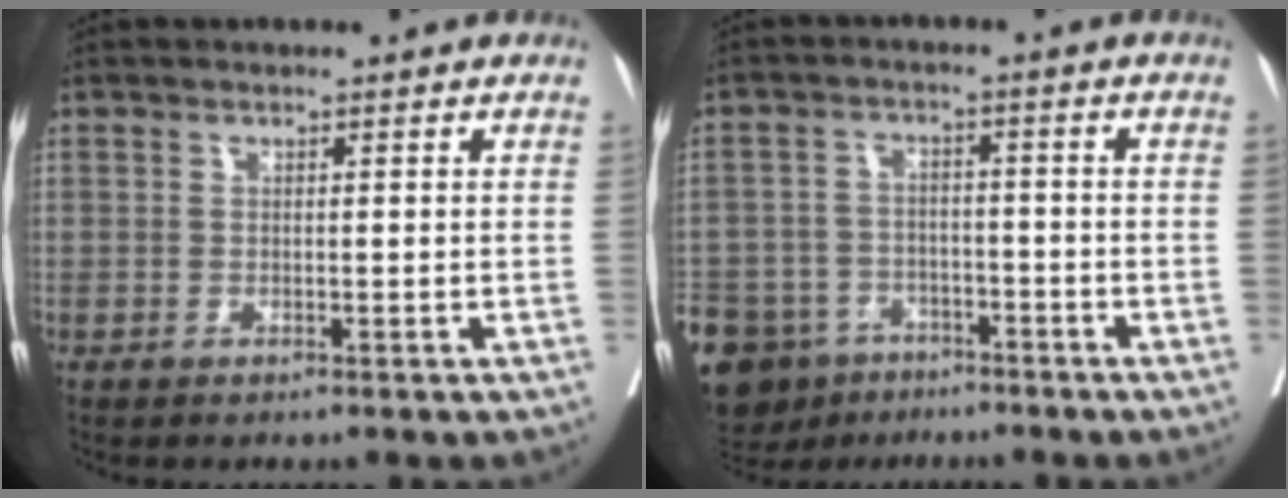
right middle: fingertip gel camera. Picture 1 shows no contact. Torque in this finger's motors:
{"motor_torque": [1.21, -0.93, 1.05, 0.21]}